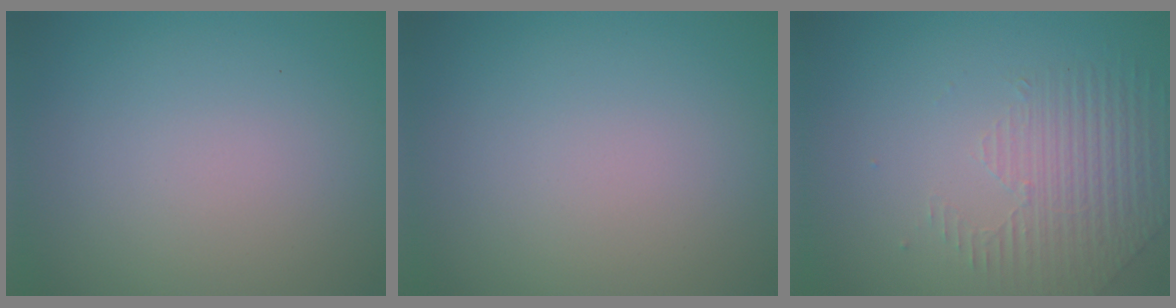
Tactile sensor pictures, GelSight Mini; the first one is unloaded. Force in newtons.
{"total": 0.0}
{"total": 1.7, "press": 1.3, "slide": 1.1}